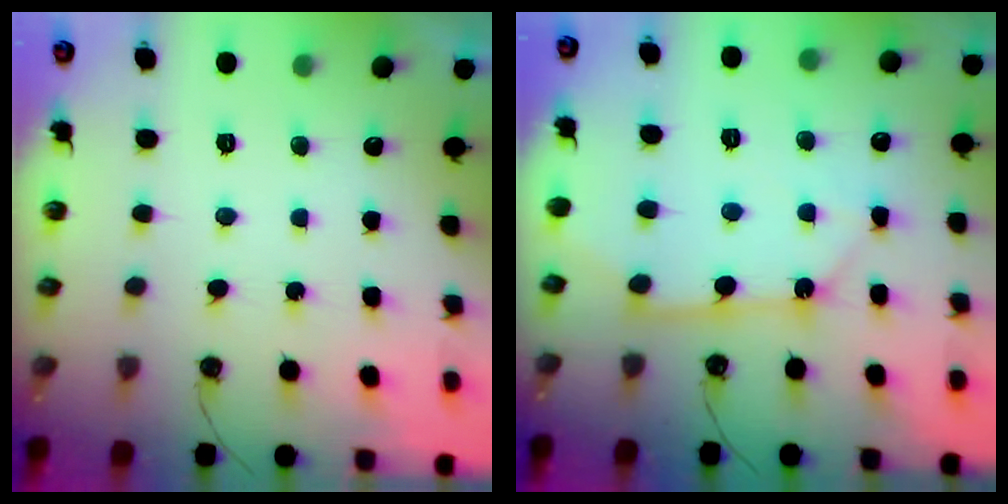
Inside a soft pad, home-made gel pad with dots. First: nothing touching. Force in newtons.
{"total": 11.3, "press": 11.2, "slide": 1.2}